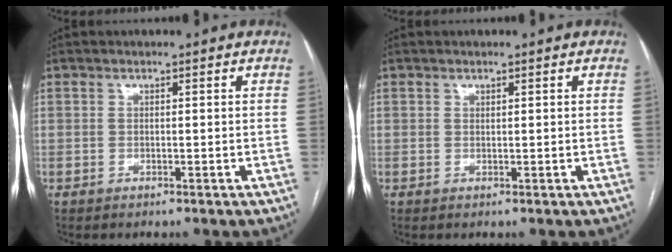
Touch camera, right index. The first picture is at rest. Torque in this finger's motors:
{"motor_torque": [-0.08, 0.14, -0.10, 0.00]}